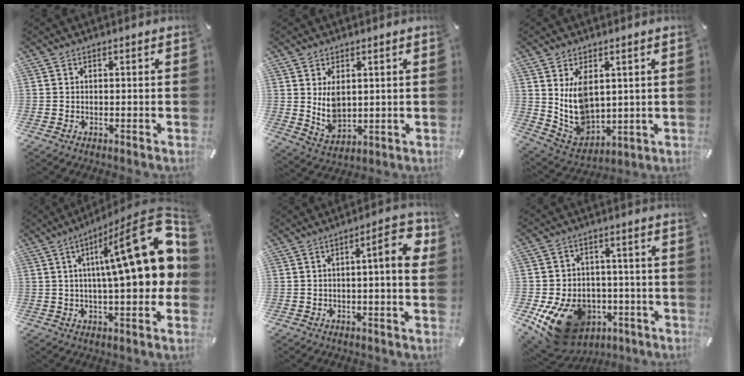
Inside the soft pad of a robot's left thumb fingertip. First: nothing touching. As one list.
[{"total": 6.4, "force": [2.1, 4.4, 4.2], "torque": [-0.082, -0.011, 0.039]}, {"total": 10.4, "force": [3.7, 7.3, 6.4], "torque": [-0.147, -0.026, 0.072]}, {"total": 26.2, "force": [5.8, 7.8, 24.3], "torque": [-0.333, -0.052, 0.090]}, {"total": 9.0, "force": [1.4, 1.9, 8.7], "torque": [-0.110, -0.010, 0.014]}, {"total": 16.1, "force": [-6.8, 11.9, 8.3], "torque": [-0.144, 0.034, -0.103]}]